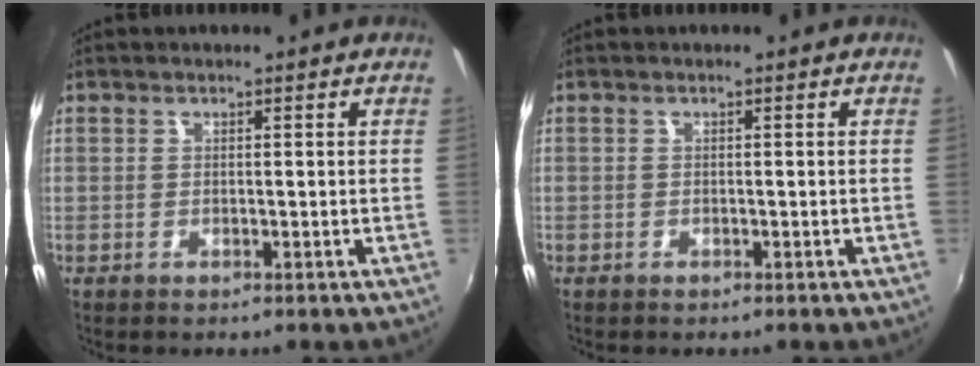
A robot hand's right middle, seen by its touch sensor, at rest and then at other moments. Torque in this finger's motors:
{"motor_torque": [1.11, -1.03, -0.26, -0.21]}